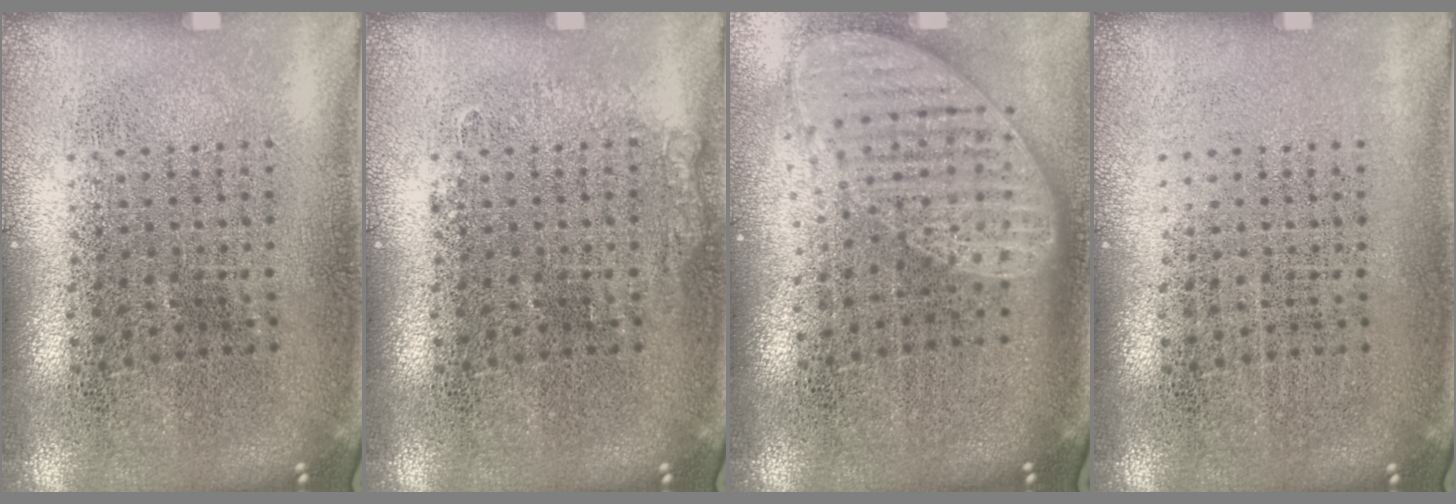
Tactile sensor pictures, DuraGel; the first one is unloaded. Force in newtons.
{"total": 0.6, "press": 0.5, "slide": 0.2}
{"total": 1.8, "press": 1.5, "slide": 1.1}
{"total": 0.0}